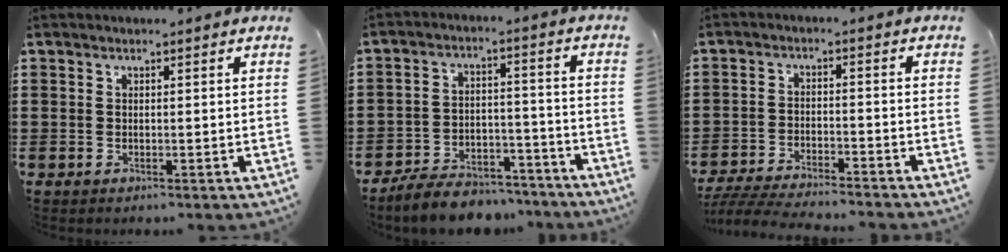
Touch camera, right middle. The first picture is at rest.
{"total": 7.2, "force": [-6.8, 1.7, 1.5], "torque": [-0.020, 0.024, -0.130]}
{"total": 5.1, "force": [-4.9, 0.1, 1.2], "torque": [-0.032, -0.007, -0.100]}